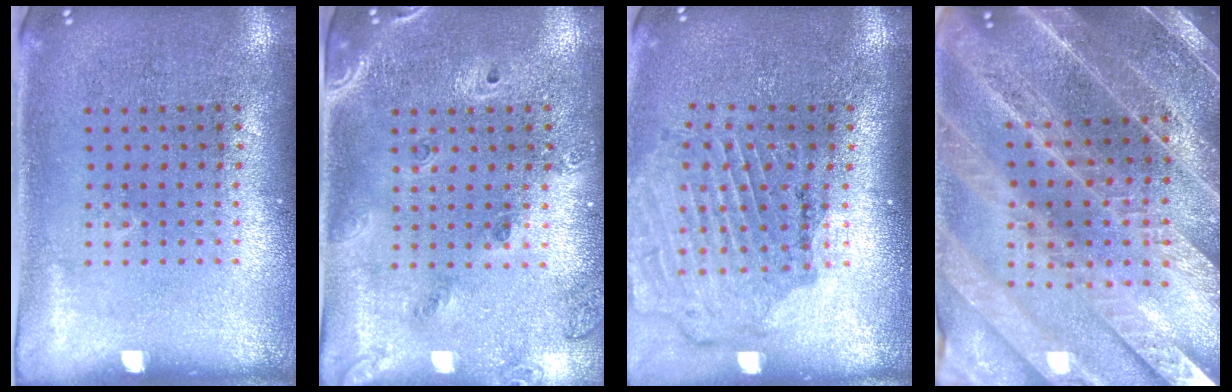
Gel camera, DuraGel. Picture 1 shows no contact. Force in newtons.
{"total": 1.6, "press": 1.4, "slide": 0.8}
{"total": 1.7, "press": 1.7, "slide": 0.1}
{"total": 3.9, "press": 3.6, "slide": 1.5}